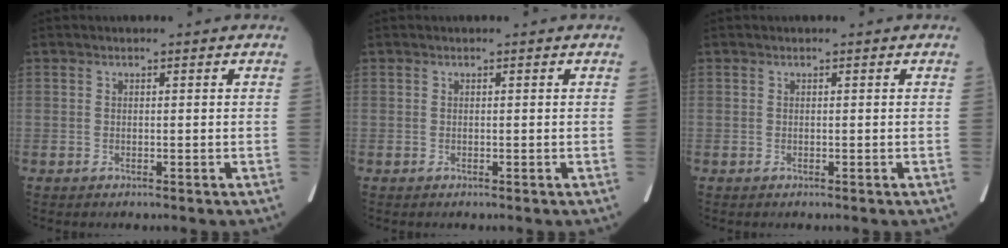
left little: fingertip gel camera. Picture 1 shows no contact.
{"total": 0.0}
{"total": 0.0}